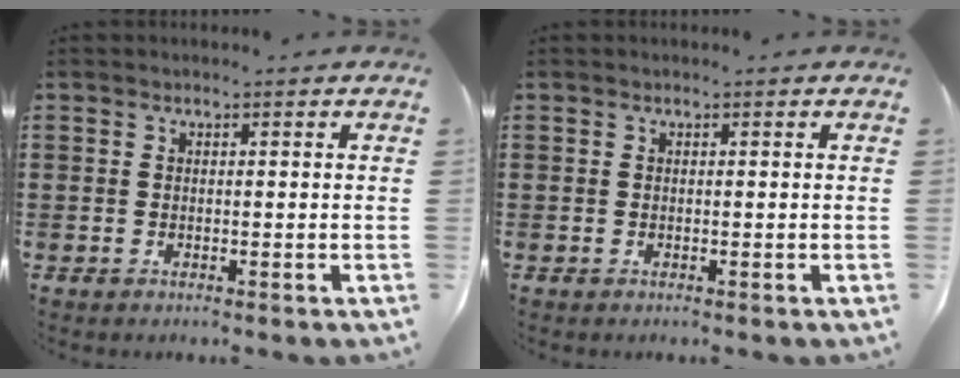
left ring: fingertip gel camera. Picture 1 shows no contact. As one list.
[{"total": 0.0}]